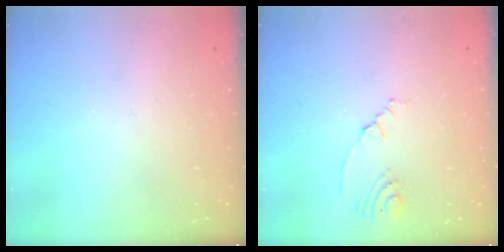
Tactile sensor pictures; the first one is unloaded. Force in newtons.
{"total": 2.9, "press": 2.1, "slide": 2.0}